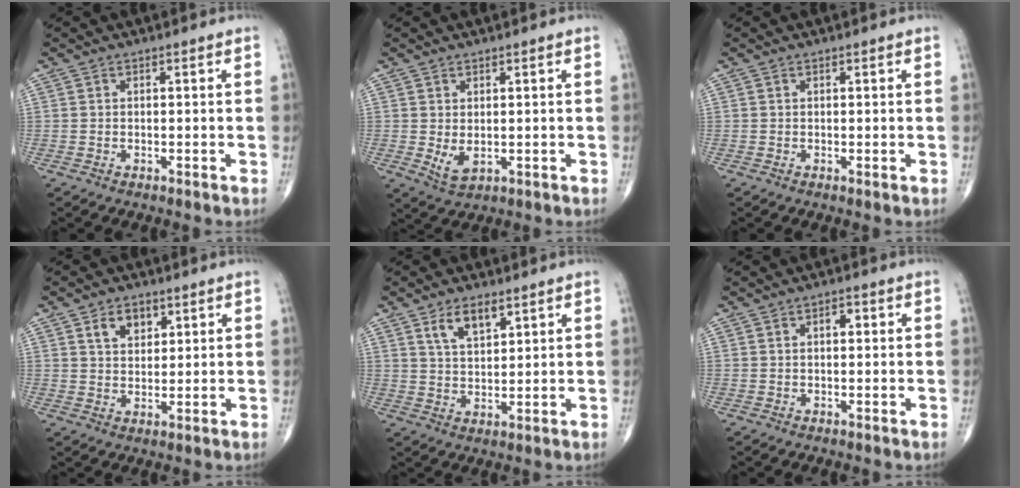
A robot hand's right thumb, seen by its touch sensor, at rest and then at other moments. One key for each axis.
{"total": 3.3, "fx": 0.0, "fy": 1.8, "fz": 2.8, "tx": -0.046, "ty": -0.006, "tz": 0.011}
{"total": 0.0}
{"total": 5.4, "fx": 2.7, "fy": 3.5, "fz": 3.1, "tx": -0.030, "ty": -0.014, "tz": 0.046}
{"total": 6.2, "fx": 3.6, "fy": 2.8, "fz": 4.2, "tx": -0.063, "ty": -0.020, "tz": 0.067}
{"total": 2.0, "fx": 0.5, "fy": 1.1, "fz": 1.6, "tx": -0.022, "ty": 0.007, "tz": 0.005}